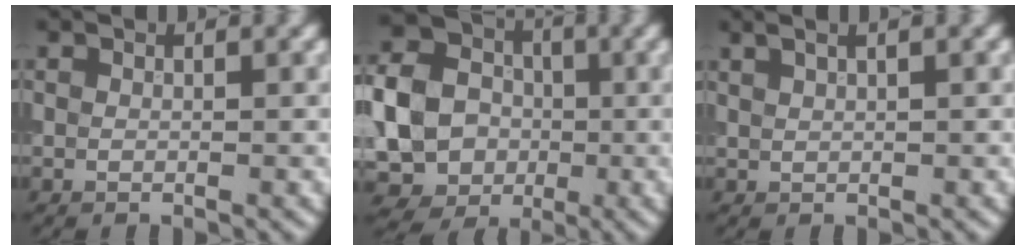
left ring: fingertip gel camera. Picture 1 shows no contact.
{"total": 11.5, "force": [-1.1, 10.2, 5.1], "torque": [-0.116, -0.006, -0.044]}
{"total": 3.4, "force": [2.0, 1.5, 2.4], "torque": [-0.022, 0.020, 0.011]}